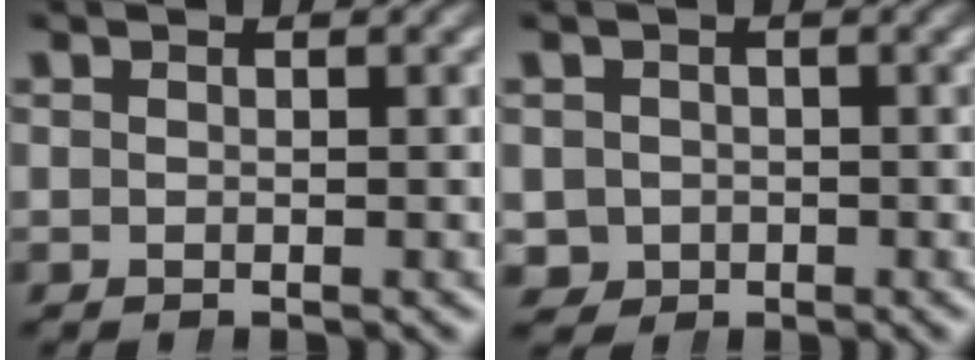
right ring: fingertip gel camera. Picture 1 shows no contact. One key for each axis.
{"total": 5.0, "fx": -1.8, "fy": 4.5, "fz": 1.3, "tx": -0.036, "ty": -0.034, "tz": -0.015}